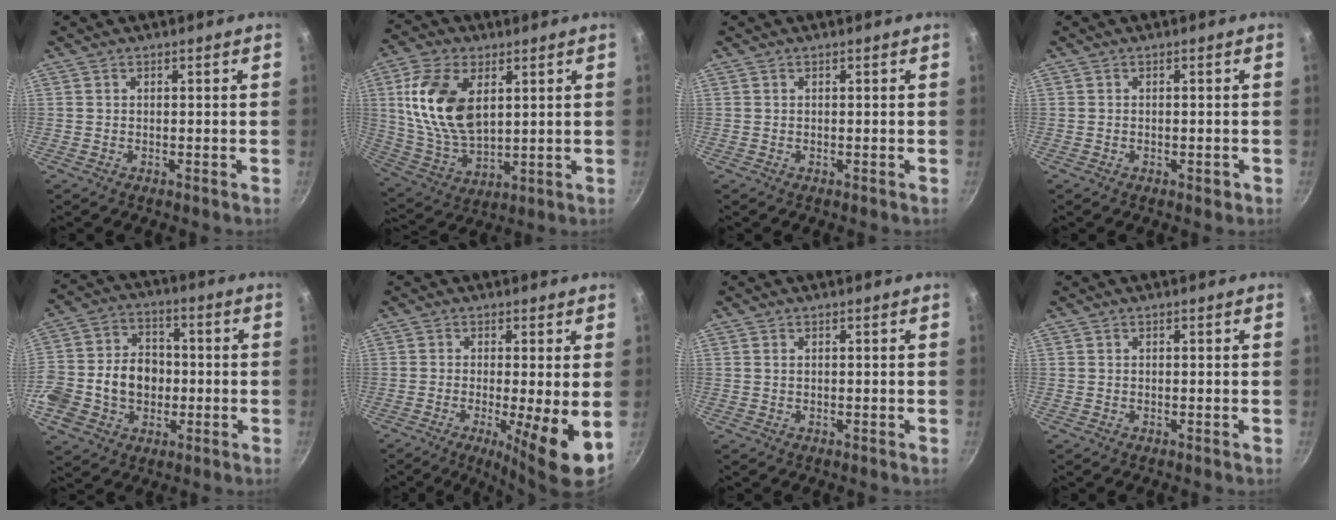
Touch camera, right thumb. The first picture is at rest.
{"total": 16.3, "force": [4.2, 9.6, 12.5], "torque": [-0.225, -0.016, 0.091]}
{"total": 0.0}
{"total": 1.2, "force": [-0.5, 0.7, 0.9], "torque": [-0.012, 0.003, -0.007]}
{"total": 17.9, "force": [-2.4, 13.9, 11.0], "torque": [-0.204, 0.037, -0.045]}
{"total": 8.9, "force": [-1.5, 1.1, 8.7], "torque": [-0.141, -0.011, -0.022]}
{"total": 0.6, "force": [0.2, 0.4, 0.5], "torque": [-0.009, 0.001, 0.003]}
{"total": 0.0}